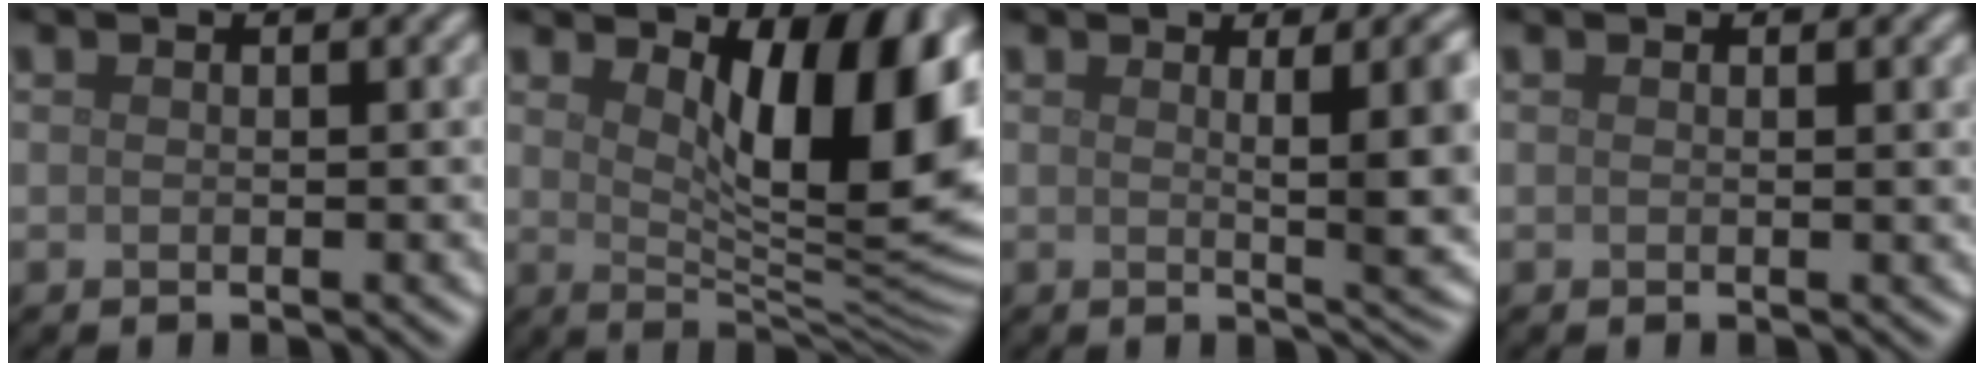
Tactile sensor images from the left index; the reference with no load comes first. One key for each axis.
{"total": 11.6, "fx": 3.6, "fy": 4.2, "fz": 10.1, "tx": -0.129, "ty": -0.008, "tz": 0.059}
{"total": 8.6, "fx": 1.1, "fy": 2.4, "fz": 8.2, "tx": -0.077, "ty": 0.006, "tz": 0.014}
{"total": 0.8, "fx": 0.4, "fy": 0.2, "fz": 0.6, "tx": -0.003, "ty": 0.001, "tz": 0.005}